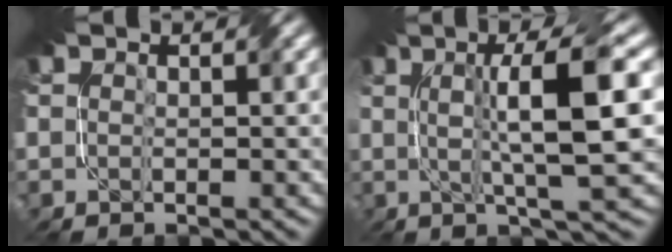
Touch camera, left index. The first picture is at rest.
{"total": 9.3, "force": [1.6, 1.7, 9.0], "torque": [-0.127, 0.007, 0.028]}